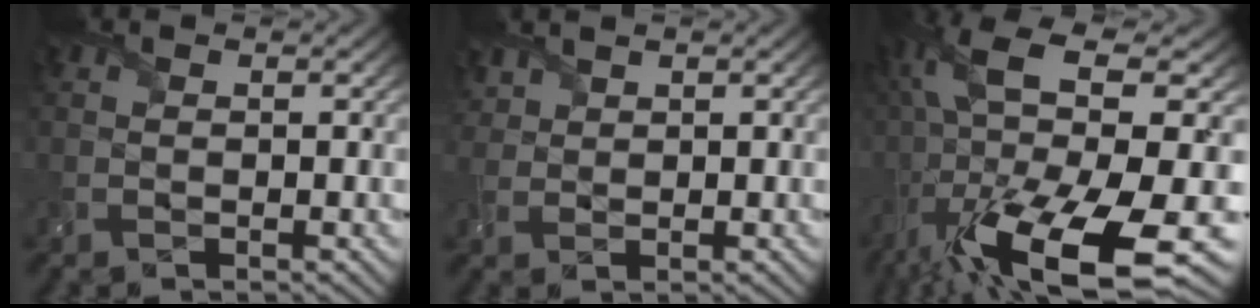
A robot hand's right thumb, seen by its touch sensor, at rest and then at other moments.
{"total": 2.5, "force": [2.2, 1.1, 0.3], "torque": [-0.011, 0.010, 0.050]}
{"total": 18.1, "force": [-5.1, 5.1, 16.7], "torque": [-0.351, -0.005, -0.087]}